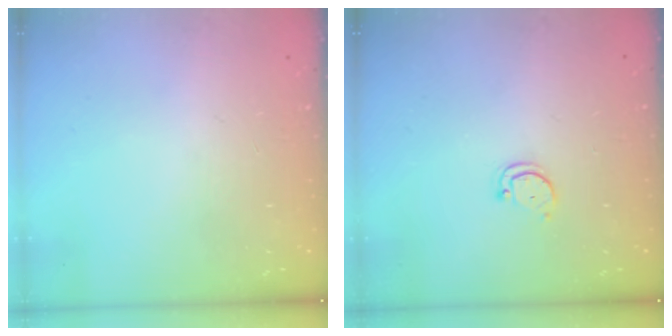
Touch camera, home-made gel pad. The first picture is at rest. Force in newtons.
{"total": 2.3, "press": 2.3, "slide": 0.4}